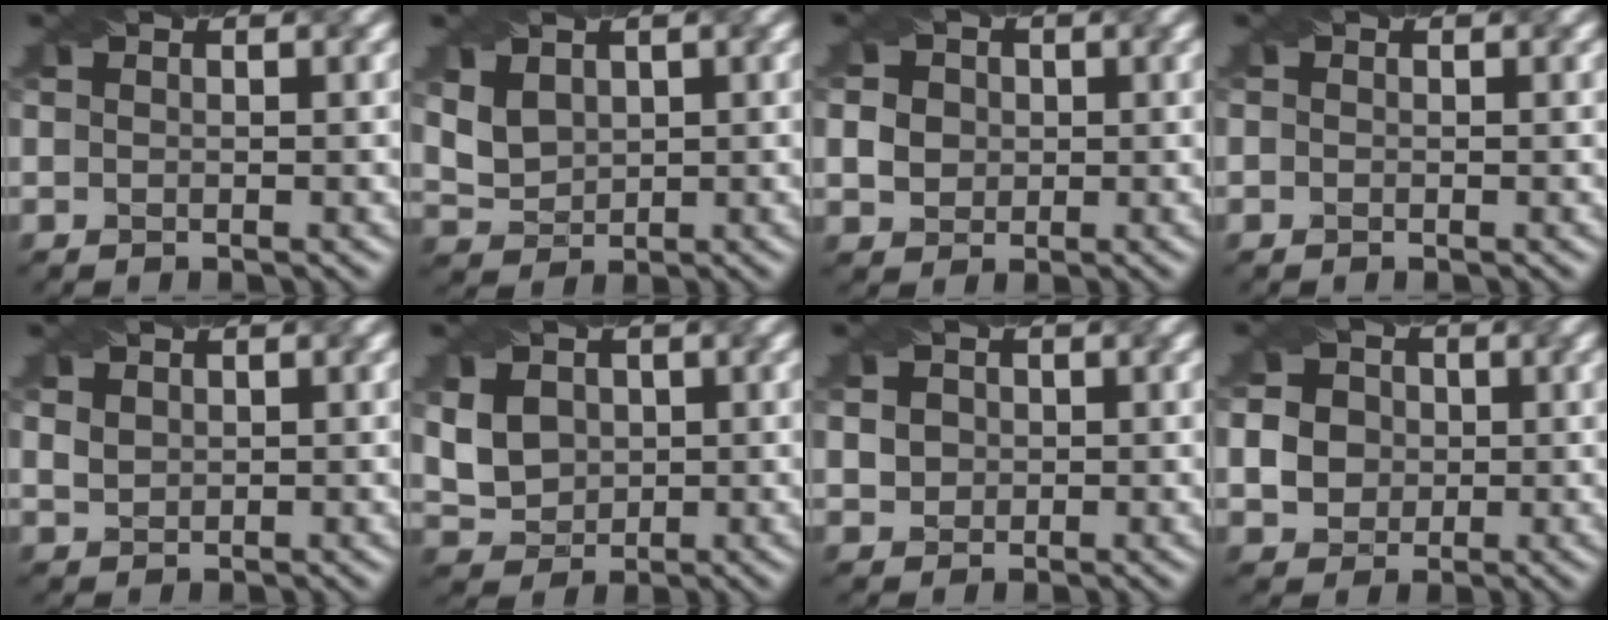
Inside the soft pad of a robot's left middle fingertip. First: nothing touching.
{"total": 3.2, "force": [1.5, 2.3, 1.5], "torque": [-0.054, 0.003, 0.051]}
{"total": 5.6, "force": [1.7, 4.8, 2.3], "torque": [-0.044, 0.031, 0.020]}
{"total": 0.0}
{"total": 2.2, "force": [1.3, 1.5, 0.9], "torque": [-0.034, 0.007, 0.034]}
{"total": 4.8, "force": [1.2, 4.0, 2.4], "torque": [-0.071, 0.013, 0.029]}
{"total": 3.7, "force": [1.3, 3.0, 1.6], "torque": [-0.034, 0.021, 0.018]}
{"total": 6.1, "force": [0.5, 5.6, 2.4], "torque": [-0.054, 0.030, 0.006]}